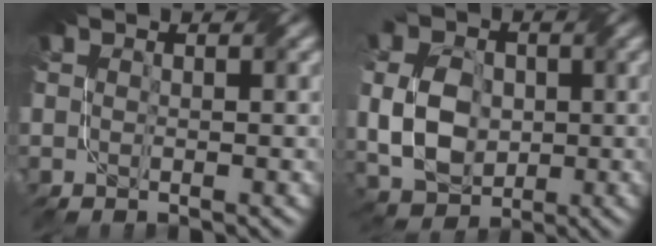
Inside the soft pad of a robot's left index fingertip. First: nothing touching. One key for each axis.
{"total": 8.2, "fx": -0.9, "fy": 6.0, "fz": 5.4, "tx": -0.115, "ty": 0.000, "tz": -0.027}